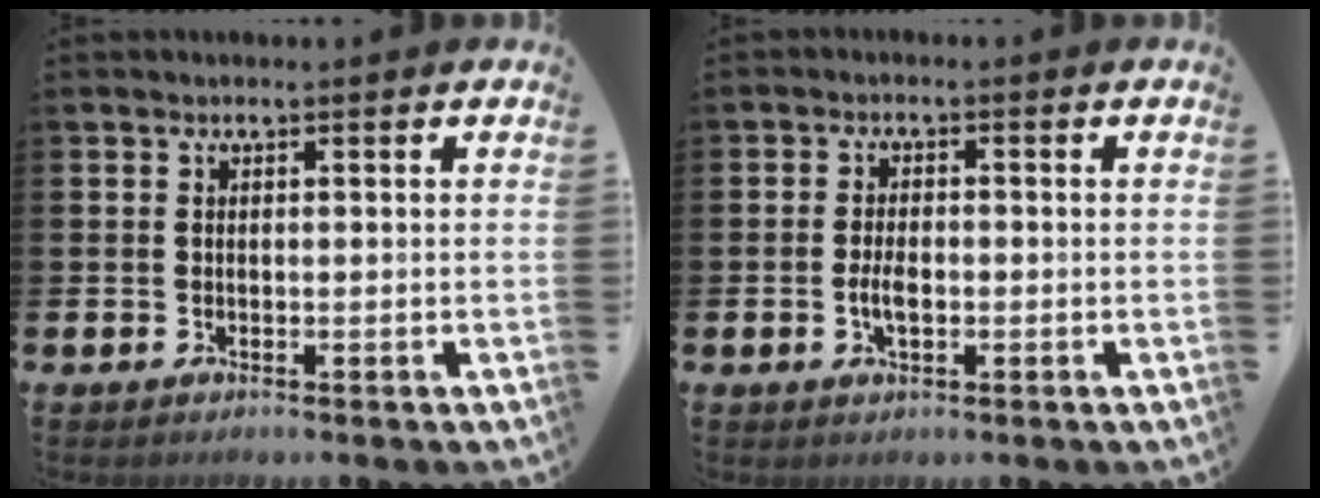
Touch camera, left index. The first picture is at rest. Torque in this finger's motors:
{"motor_torque": [0.28, 0.12, 0.11, 0.04]}